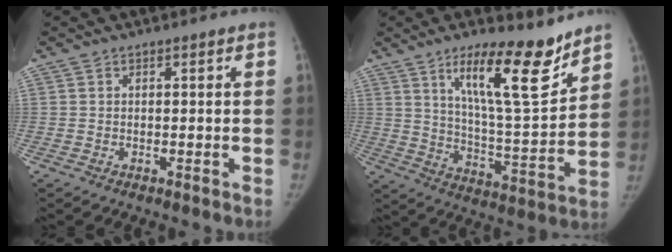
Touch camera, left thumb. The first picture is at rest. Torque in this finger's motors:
{"motor_torque": [0.98, -0.07, 1.53, -1.24, 0.47]}